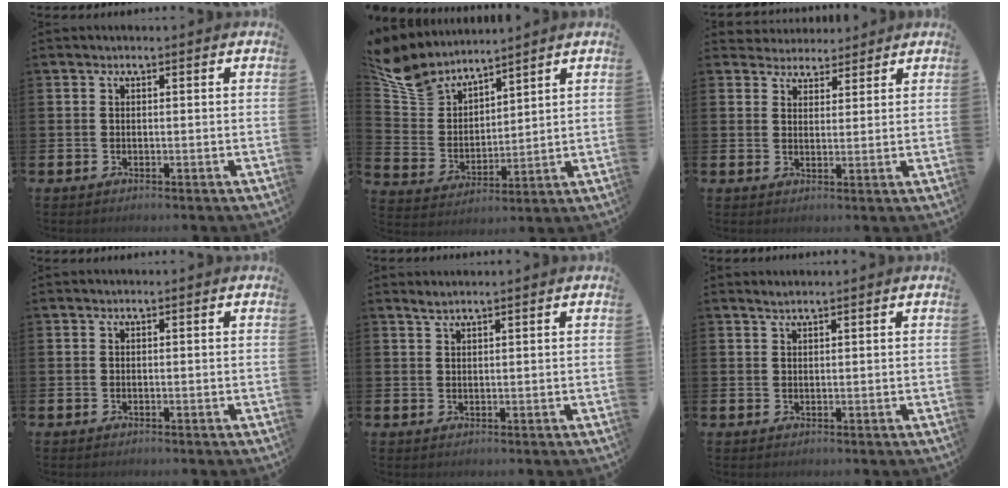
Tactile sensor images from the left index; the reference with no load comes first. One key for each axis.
{"total": 7.2, "fx": 6.7, "fy": 2.4, "fz": 0.8, "tx": -0.061, "ty": -0.044, "tz": 0.125}
{"total": 3.5, "fx": 3.3, "fy": 1.2, "fz": -0.5, "tx": -0.001, "ty": -0.017, "tz": 0.059}
{"total": 0.0}
{"total": 1.4, "fx": 1.4, "fy": -0.1, "fz": 0.5, "tx": -0.018, "ty": 0.004, "tz": 0.027}
{"total": 1.2, "fx": 1.1, "fy": 0.0, "fz": 0.4, "tx": -0.009, "ty": 0.001, "tz": 0.020}